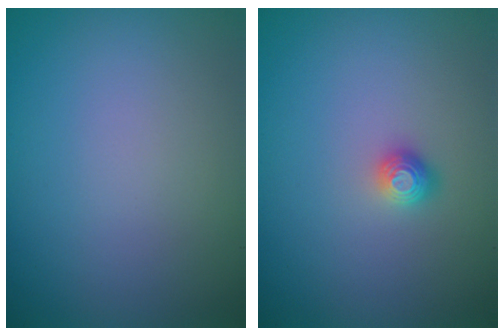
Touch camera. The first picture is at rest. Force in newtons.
{"total": 1.1, "press": 1.0, "slide": 0.5}